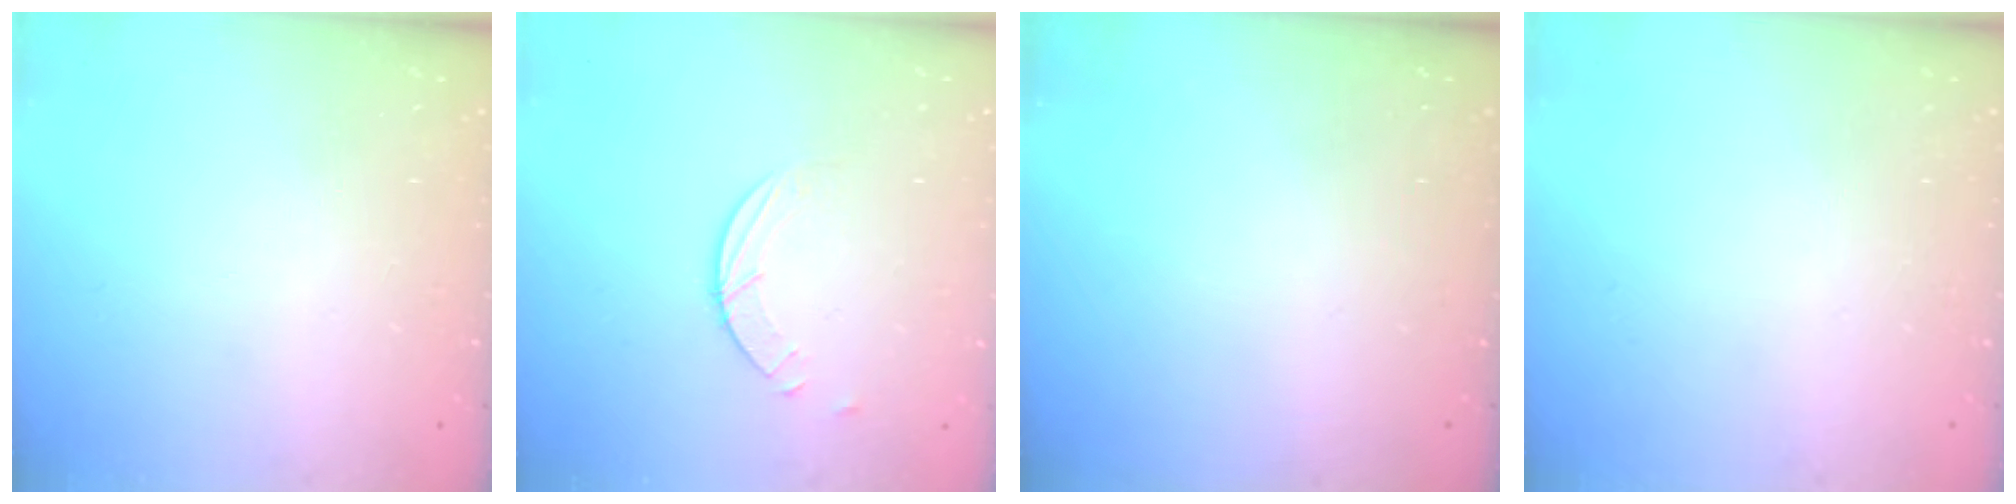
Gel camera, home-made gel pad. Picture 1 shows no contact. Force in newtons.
{"total": 2.5, "press": 2.4, "slide": 0.2}
{"total": 0.0}
{"total": 0.0}